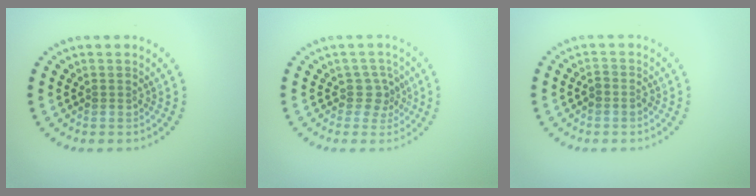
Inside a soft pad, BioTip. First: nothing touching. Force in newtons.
{"total": 2.0, "press": 1.6, "slide": 1.3}
{"total": 1.0, "press": 0.9, "slide": 0.5}